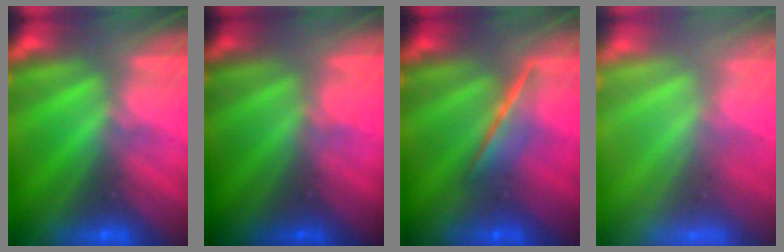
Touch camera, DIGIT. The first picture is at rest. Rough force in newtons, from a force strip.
{"total": 1.8}
{"total": 1.6}
{"total": 5.7}